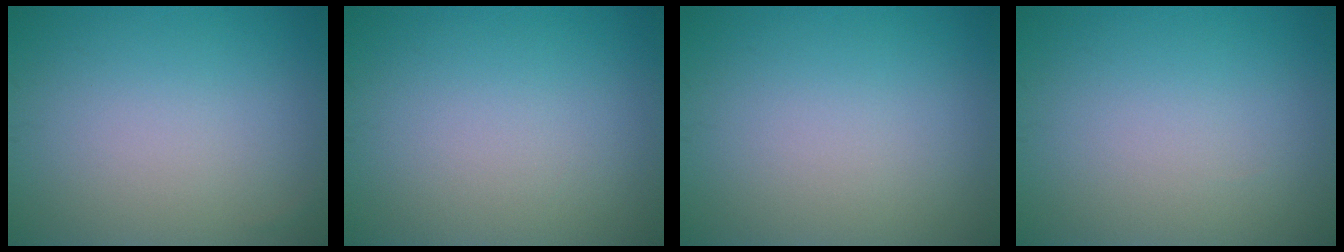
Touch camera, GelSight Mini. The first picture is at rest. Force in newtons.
{"total": 0.0}
{"total": 0.0}
{"total": 0.0}